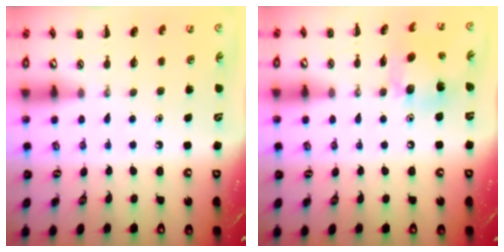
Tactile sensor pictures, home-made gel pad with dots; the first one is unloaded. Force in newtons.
{"total": 8.7, "press": 8.6, "slide": 1.2}